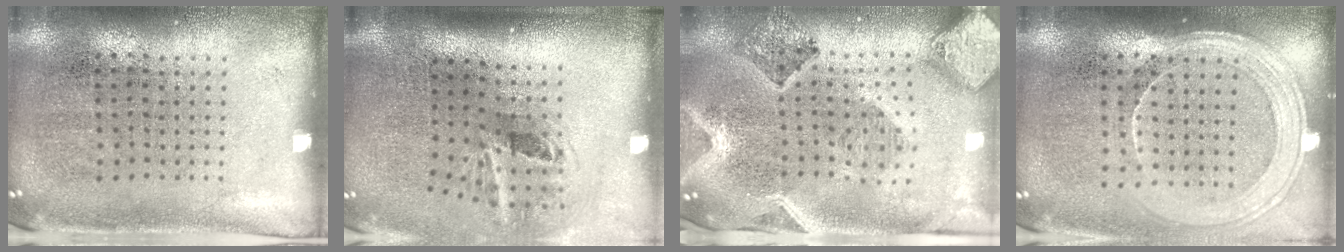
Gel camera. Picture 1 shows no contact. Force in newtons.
{"total": 2.0, "press": 1.2, "slide": 1.6}
{"total": 2.6, "press": 2.4, "slide": 1.1}
{"total": 1.9, "press": 1.6, "slide": 1.0}